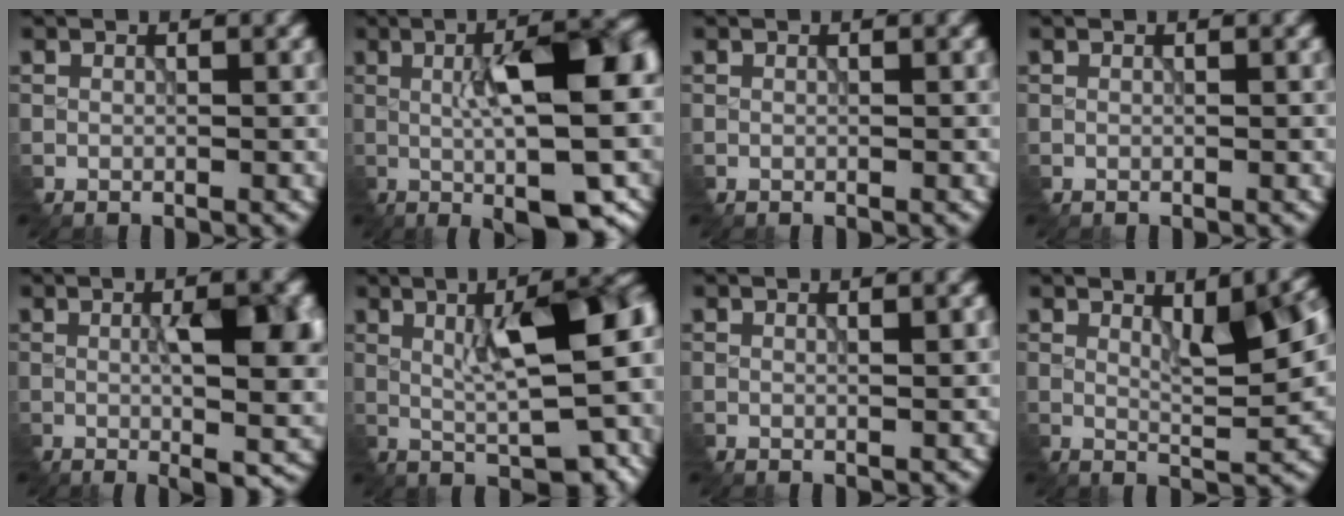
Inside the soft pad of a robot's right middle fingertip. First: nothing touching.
{"total": 12.3, "force": [-1.5, 3.5, 11.7], "torque": [-0.150, 0.006, -0.022]}
{"total": 0.0}
{"total": 0.0}
{"total": 8.1, "force": [-0.6, 2.0, 7.8], "torque": [-0.115, -0.012, 0.001]}
{"total": 10.6, "force": [0.8, 2.7, 10.2], "torque": [-0.142, 0.005, 0.017]}
{"total": 0.8, "force": [0.2, -0.2, 0.7], "torque": [-0.012, -0.001, 0.005]}
{"total": 5.7, "force": [1.3, 1.3, 5.4], "torque": [-0.082, -0.001, 0.025]}